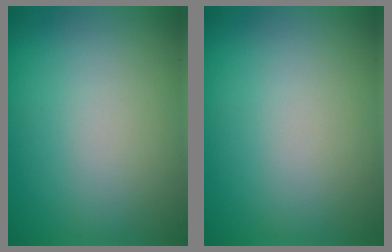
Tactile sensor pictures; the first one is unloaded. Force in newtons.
{"total": 0.0}